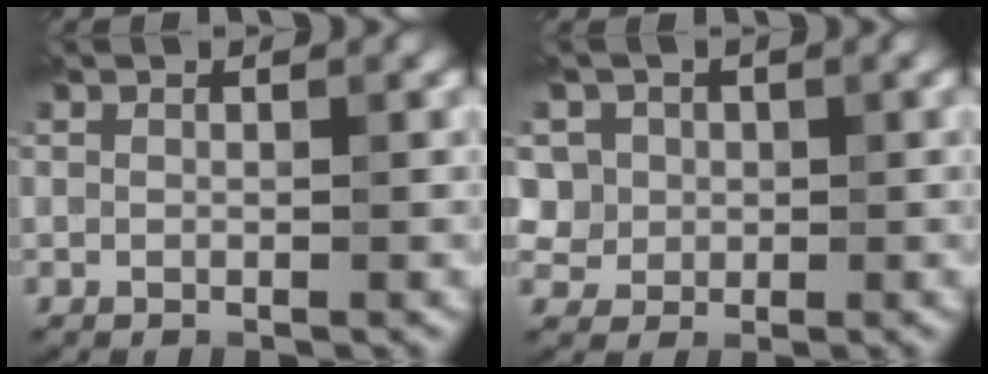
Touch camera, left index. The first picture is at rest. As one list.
[{"total": 5.3, "force": [2.0, 4.7, 1.7], "torque": [-0.038, 0.019, 0.022]}]